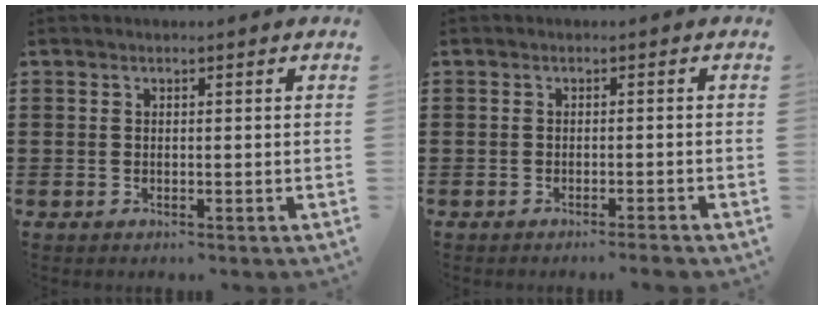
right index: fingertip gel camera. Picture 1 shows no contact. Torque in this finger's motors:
{"motor_torque": [0.20, 0.02, 0.11, 0.03]}